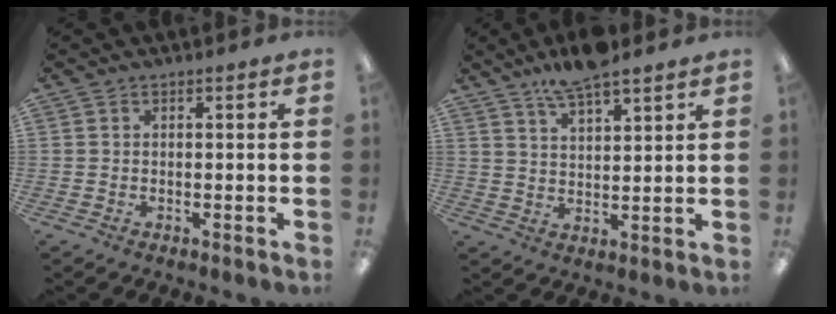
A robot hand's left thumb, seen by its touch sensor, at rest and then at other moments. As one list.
[{"total": 8.1, "force": [6.8, 1.8, 4.0], "torque": [-0.077, -0.033, 0.122]}]